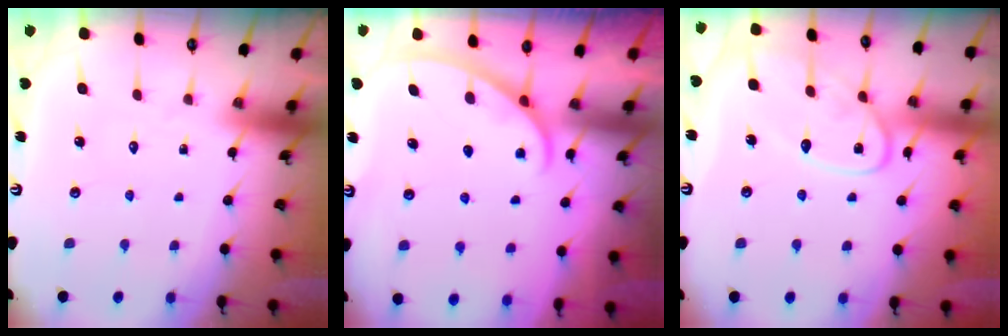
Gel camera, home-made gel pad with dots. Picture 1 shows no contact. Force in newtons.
{"total": 2.4, "press": 2.4, "slide": 0.4}
{"total": 13.0, "press": 12.9, "slide": 1.0}